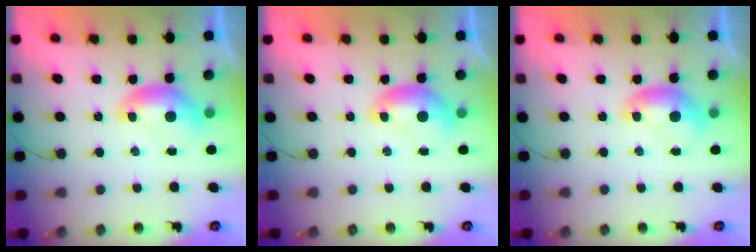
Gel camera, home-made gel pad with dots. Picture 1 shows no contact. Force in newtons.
{"total": 0.0}
{"total": 0.0}